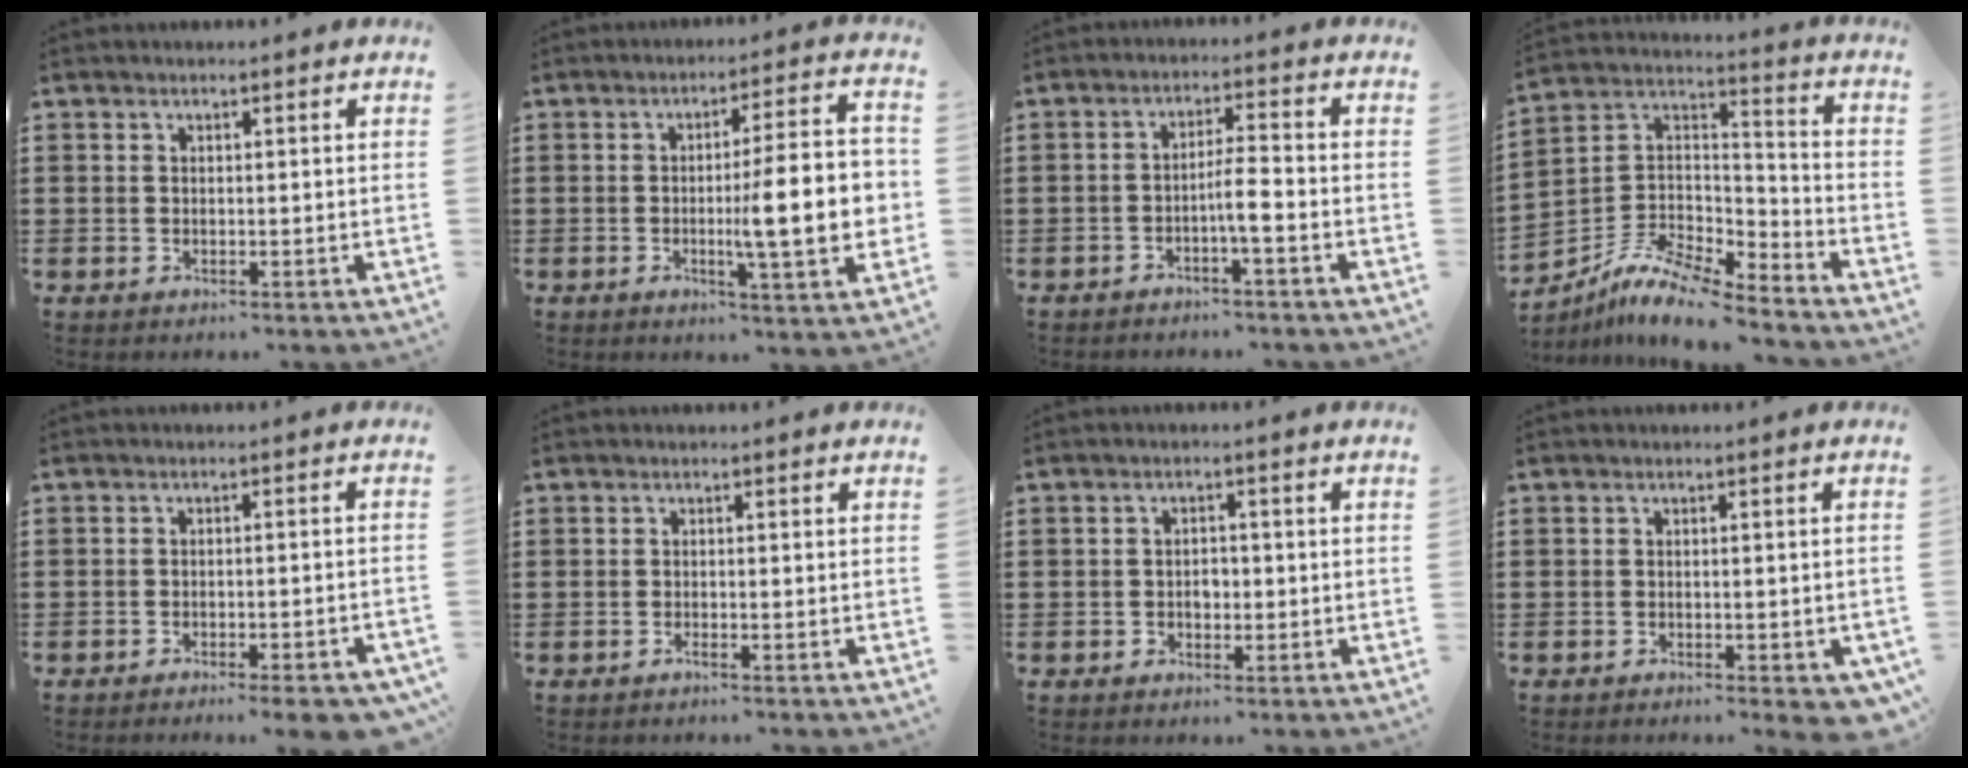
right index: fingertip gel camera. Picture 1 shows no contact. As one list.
[{"total": 12.6, "force": [-1.2, 2.2, 12.3], "torque": [-0.174, -0.010, -0.026]}, {"total": 4.2, "force": [-1.9, 0.2, 3.8], "torque": [-0.068, -0.001, -0.036]}, {"total": 9.6, "force": [-8.4, 2.1, 4.2], "torque": [-0.096, 0.011, -0.171]}, {"total": 3.3, "force": [-2.8, 0.1, 1.7], "torque": [-0.028, -0.004, -0.052]}, {"total": 0.6, "force": [-0.5, -0.1, 0.3], "torque": [-0.007, -0.003, -0.010]}, {"total": 1.7, "force": [-0.4, 1.3, 1.0], "torque": [-0.021, 0.004, -0.010]}, {"total": 1.3, "force": [-0.9, 0.1, 0.9], "torque": [-0.018, -0.002, -0.017]}]